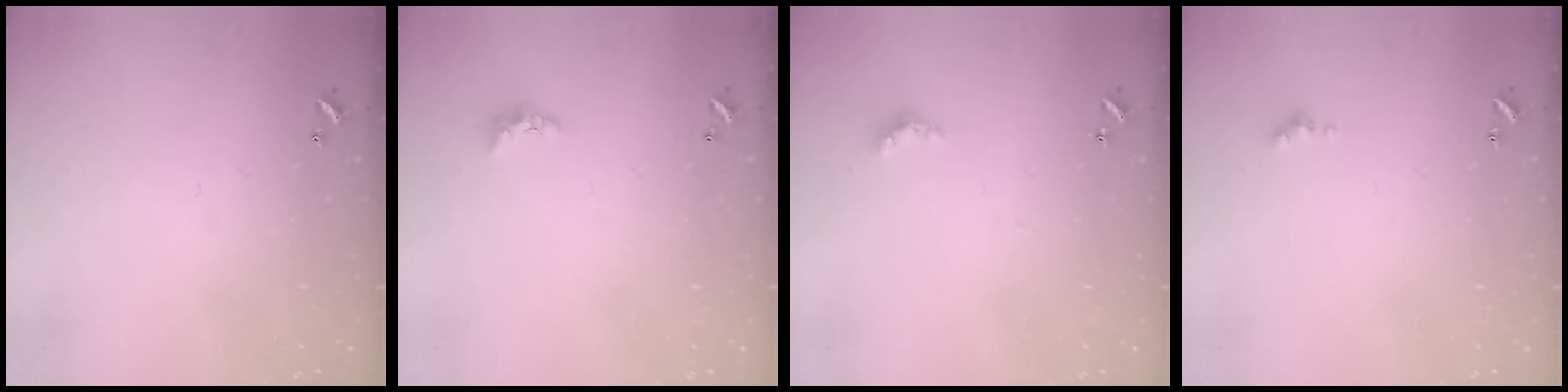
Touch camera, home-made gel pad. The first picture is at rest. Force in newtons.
{"total": 2.7, "press": 2.7, "slide": 0.6}
{"total": 2.4, "press": 2.3, "slide": 0.5}
{"total": 1.0, "press": 0.9, "slide": 0.5}